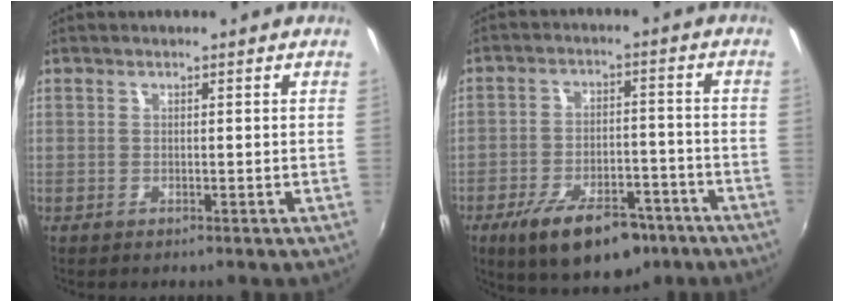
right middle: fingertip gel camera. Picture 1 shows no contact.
{"total": 15.2, "force": [-9.7, 6.5, 9.7], "torque": [-0.178, -0.008, -0.142]}